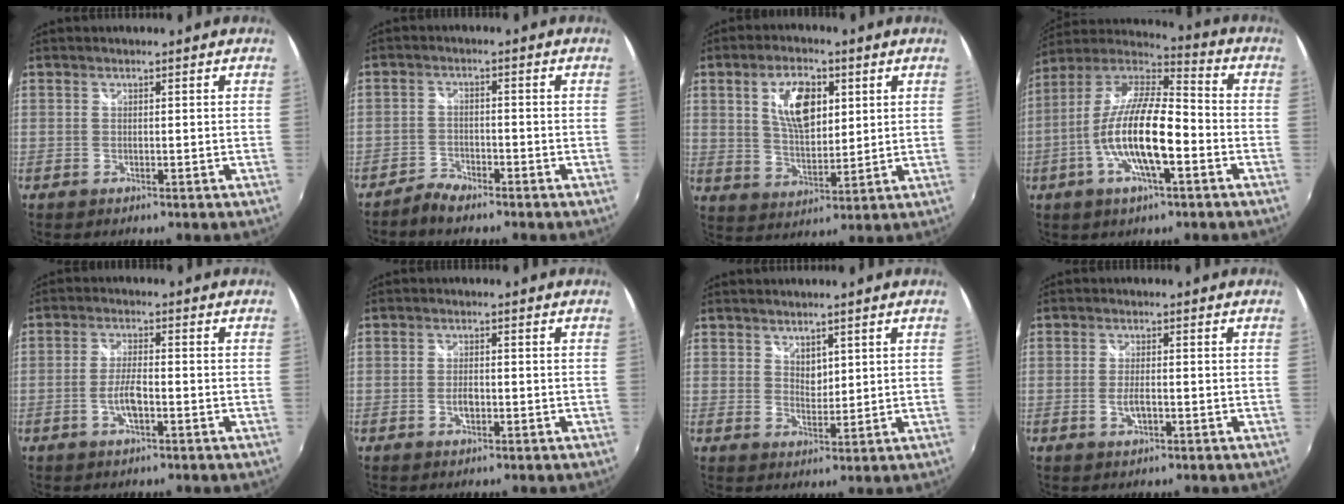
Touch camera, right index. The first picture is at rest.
{"total": 3.5, "force": [-3.2, 1.0, 1.1], "torque": [-0.037, 0.000, -0.063]}
{"total": 10.3, "force": [3.6, 5.1, 8.2], "torque": [-0.151, 0.010, 0.067]}
{"total": 17.2, "force": [-5.0, 5.0, 15.6], "torque": [-0.302, -0.006, -0.099]}
{"total": 4.8, "force": [-1.8, 1.2, 4.2], "torque": [-0.089, 0.000, -0.035]}
{"total": 2.6, "force": [-0.8, 1.4, 2.1], "torque": [-0.039, -0.001, -0.015]}
{"total": 2.8, "force": [1.8, 1.7, 1.2], "torque": [-0.013, -0.002, 0.033]}
{"total": 3.0, "force": [-1.0, 1.1, 2.6], "torque": [-0.052, -0.004, -0.016]}